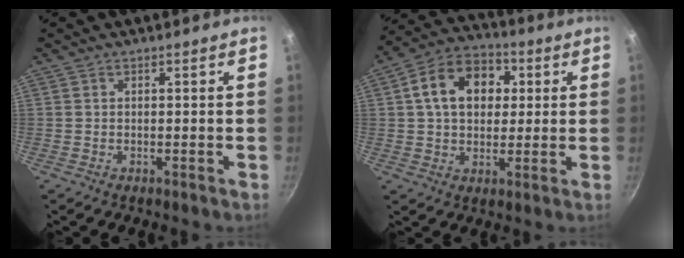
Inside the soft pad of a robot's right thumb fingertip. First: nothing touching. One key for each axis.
{"total": 13.7, "fx": 3.0, "fy": 10.0, "fz": 8.8, "tx": -0.117, "ty": 0.019, "tz": 0.034}